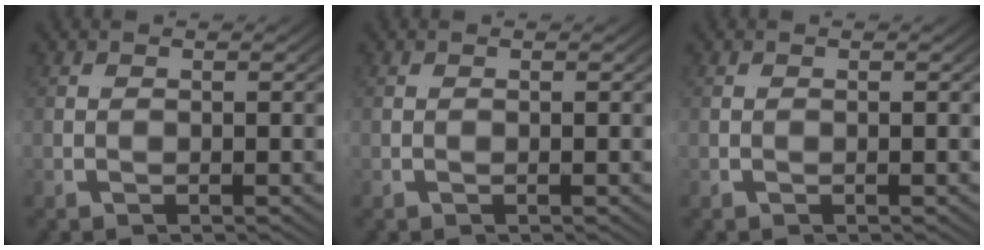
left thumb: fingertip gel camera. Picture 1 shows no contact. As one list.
[{"total": 0.0}, {"total": 0.0}]